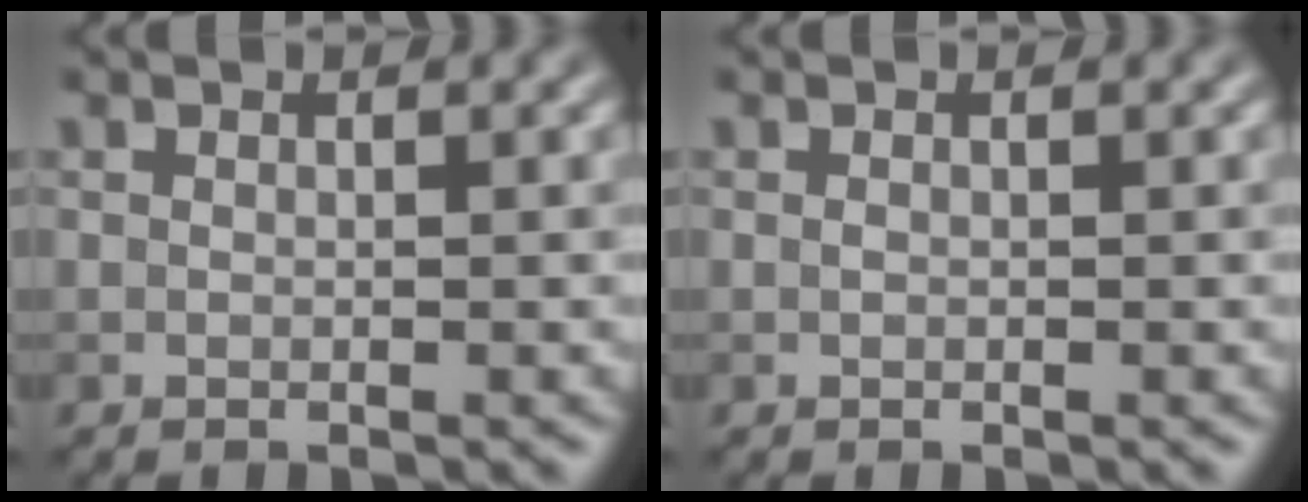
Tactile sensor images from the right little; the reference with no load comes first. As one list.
[{"total": 0.0}]